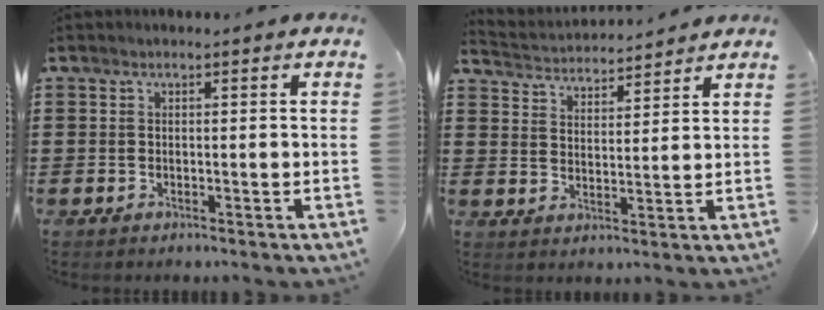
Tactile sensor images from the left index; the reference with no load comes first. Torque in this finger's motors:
{"motor_torque": [0.37, 0.26, -0.08, -0.06]}